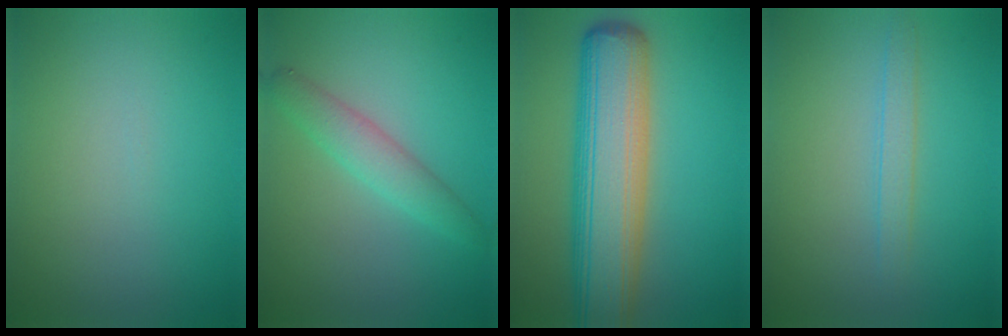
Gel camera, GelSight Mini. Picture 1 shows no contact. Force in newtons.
{"total": 2.8, "press": 2.8, "slide": 0.1}
{"total": 10.5, "press": 10.5, "slide": 0.5}
{"total": 1.8, "press": 1.8, "slide": 0.0}